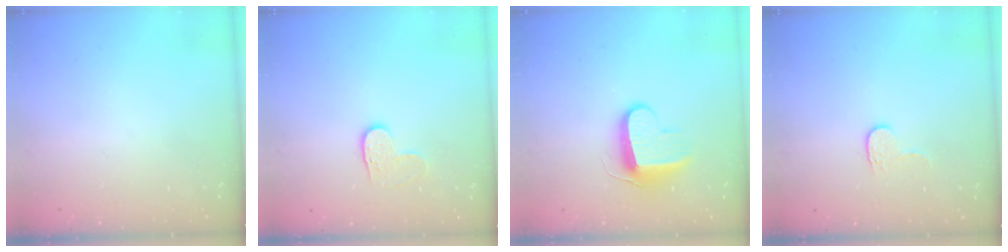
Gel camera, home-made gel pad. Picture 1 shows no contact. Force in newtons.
{"total": 4.0, "press": 4.0, "slide": 0.4}
{"total": 9.3, "press": 9.3, "slide": 0.4}
{"total": 4.0, "press": 4.0, "slide": 0.5}